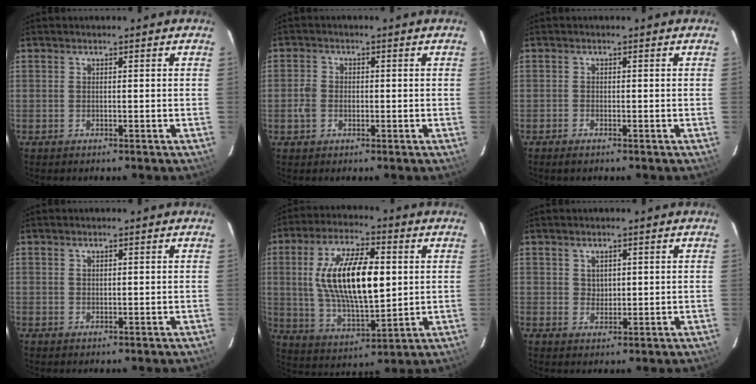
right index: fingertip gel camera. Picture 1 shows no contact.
{"total": 3.3, "force": [-0.8, 2.8, 1.7], "torque": [-0.042, 0.008, -0.016]}
{"total": 1.1, "force": [-0.9, 0.4, 0.4], "torque": [-0.012, -0.003, -0.020]}
{"total": 0.8, "force": [0.5, 0.5, 0.3], "torque": [-0.003, 0.003, 0.010]}
{"total": 18.2, "force": [2.8, 7.3, 16.5], "torque": [-0.306, 0.007, 0.061]}
{"total": 2.2, "force": [1.1, 1.8, 0.7], "torque": [-0.006, 0.004, 0.022]}